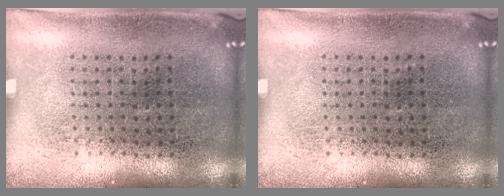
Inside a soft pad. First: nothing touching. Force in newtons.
{"total": 0.0}